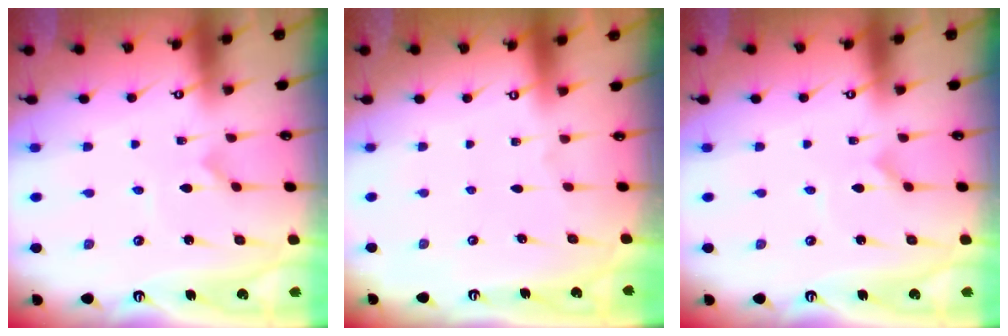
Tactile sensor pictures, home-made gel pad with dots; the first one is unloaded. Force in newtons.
{"total": 0.0}
{"total": 0.0}